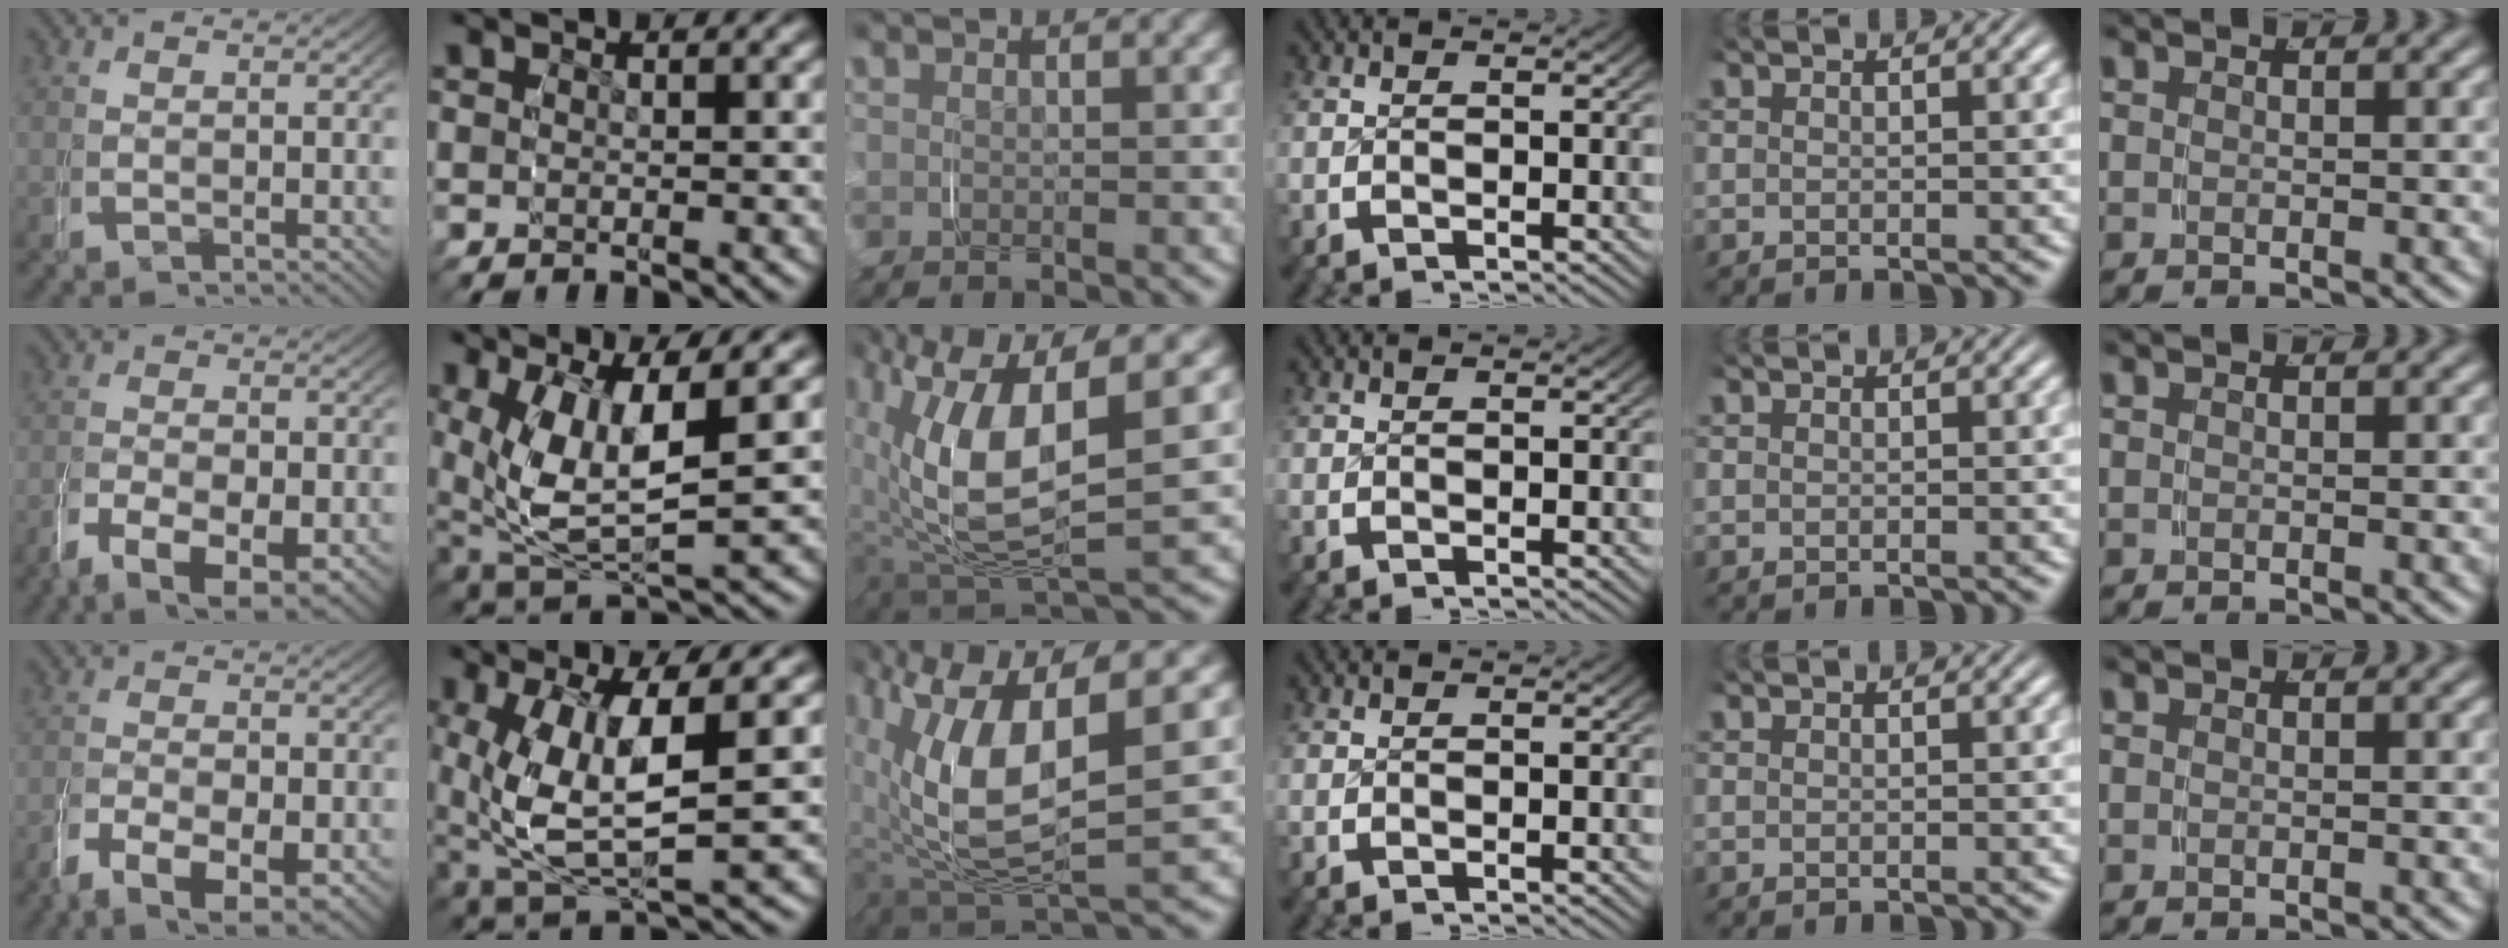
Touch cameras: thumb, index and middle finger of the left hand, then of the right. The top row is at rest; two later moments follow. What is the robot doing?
{"motion": "grasp_and_lifting", "object": "shoes"}